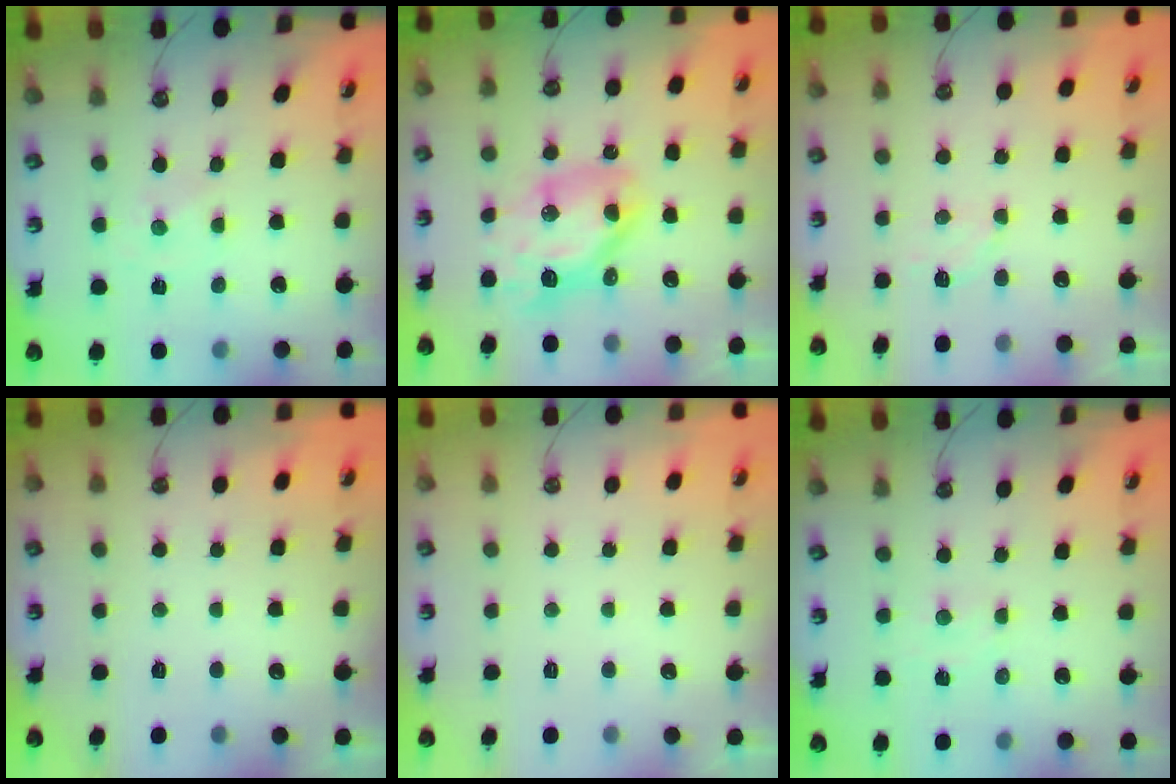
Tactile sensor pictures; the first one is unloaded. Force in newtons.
{"total": 13.4, "press": 13.3, "slide": 1.6}
{"total": 3.0, "press": 2.8, "slide": 1.1}
{"total": 0.0}
{"total": 0.0}
{"total": 4.2, "press": 4.1, "slide": 0.5}